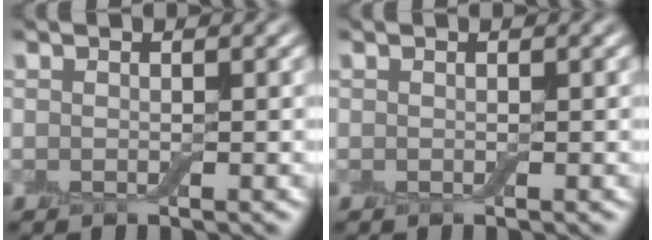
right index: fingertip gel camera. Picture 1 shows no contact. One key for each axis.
{"total": 0.0}